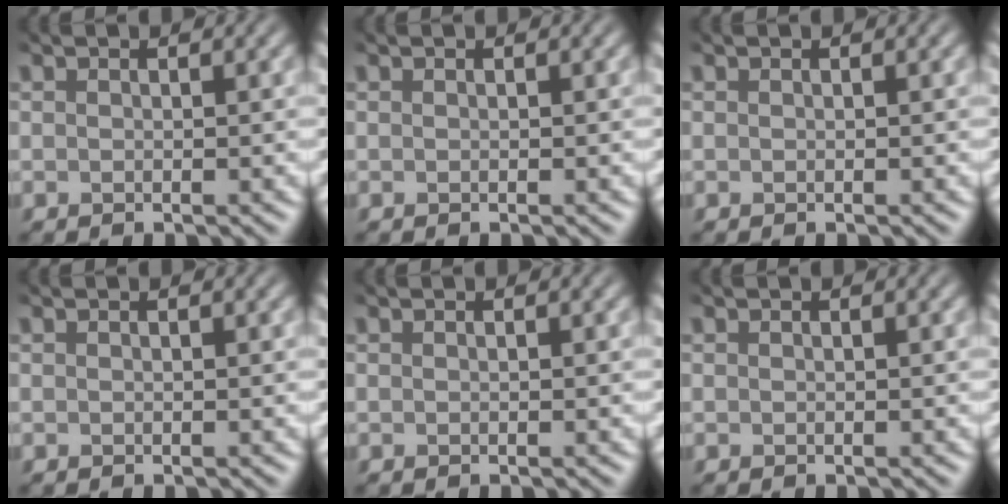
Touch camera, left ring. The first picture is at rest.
{"total": 0.0}
{"total": 0.0}
{"total": 0.0}
{"total": 0.0}
{"total": 0.0}